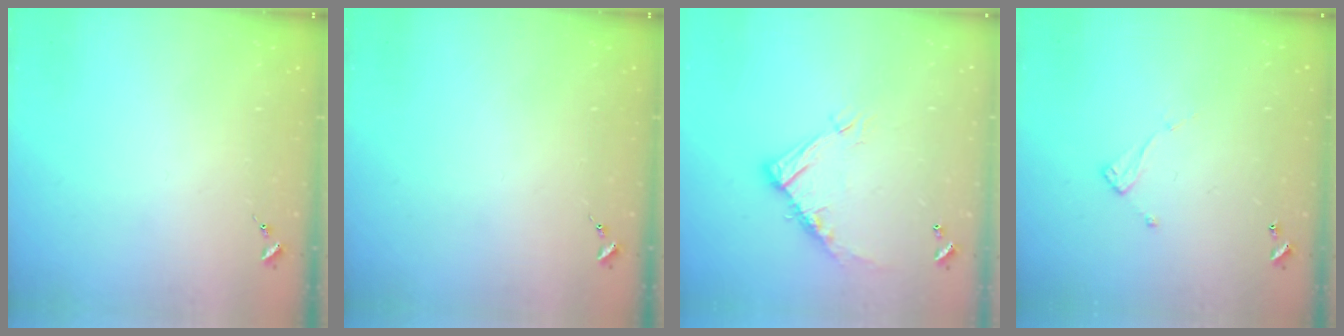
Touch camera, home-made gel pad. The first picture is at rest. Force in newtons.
{"total": 0.0}
{"total": 13.2, "press": 13.1, "slide": 0.8}
{"total": 6.6, "press": 6.6, "slide": 0.1}